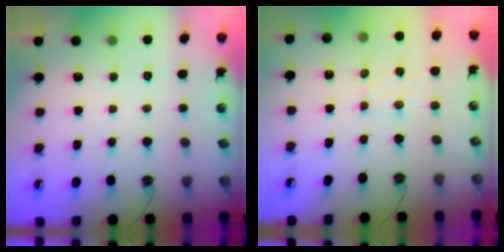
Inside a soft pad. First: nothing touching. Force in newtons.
{"total": 4.2, "press": 4.2, "slide": 0.7}